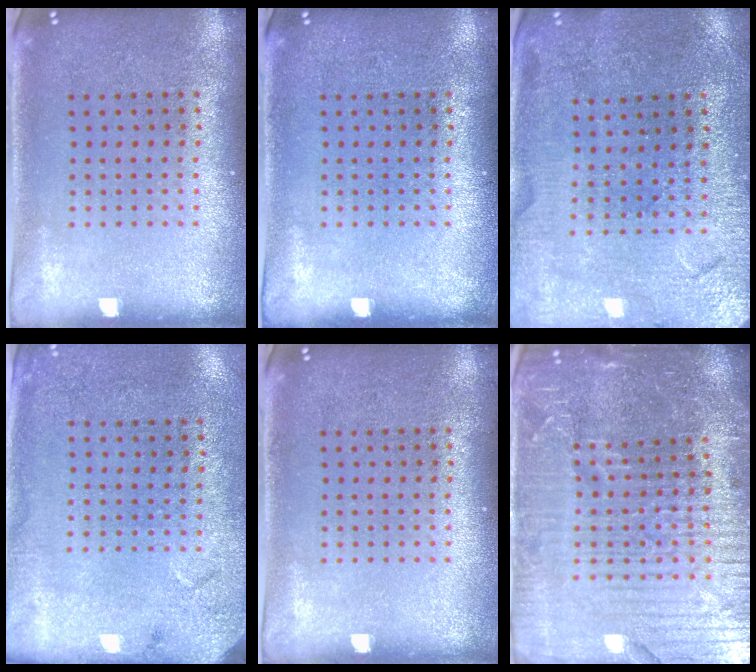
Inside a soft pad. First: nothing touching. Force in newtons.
{"total": 0.0}
{"total": 1.3, "press": 1.3, "slide": 0.1}
{"total": 2.7, "press": 2.2, "slide": 1.6}
{"total": 0.0}
{"total": 6.3, "press": 5.6, "slide": 2.9}